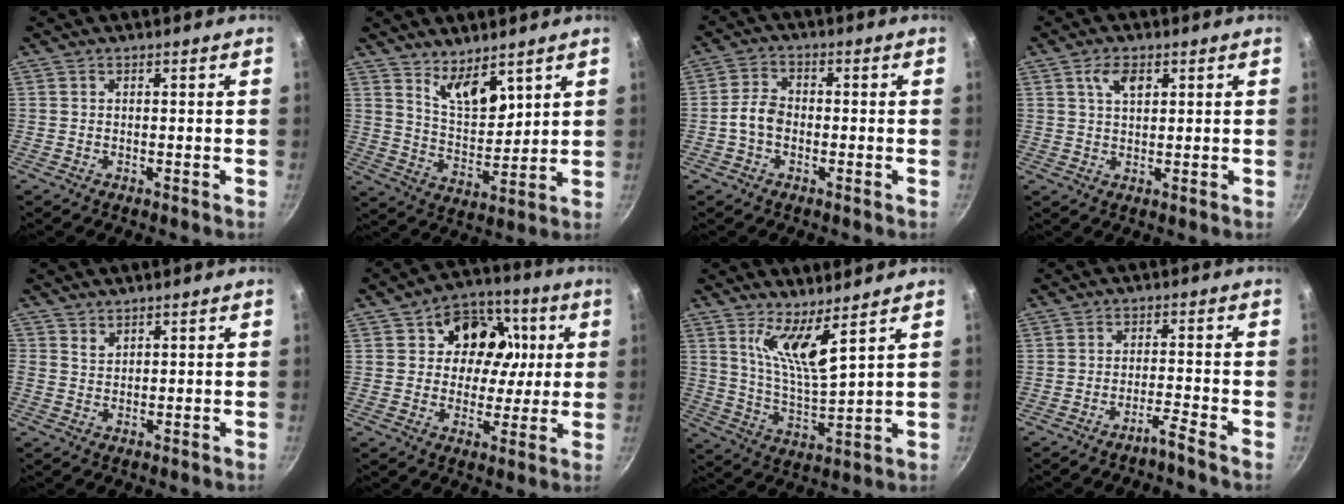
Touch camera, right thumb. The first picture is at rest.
{"total": 8.8, "force": [5.9, 3.7, 5.4], "torque": [-0.071, -0.063, 0.110]}
{"total": 4.9, "force": [-1.2, 3.6, 3.1], "torque": [-0.050, 0.023, -0.031]}
{"total": 4.3, "force": [1.8, 2.3, 3.1], "torque": [-0.047, -0.003, 0.031]}
{"total": 1.6, "force": [1.2, 1.1, 0.3], "torque": [0.003, -0.008, 0.020]}
{"total": 14.2, "force": [3.2, 11.7, 7.4], "torque": [-0.071, -0.003, 0.037]}
{"total": 9.3, "force": [5.7, 1.4, 7.3], "torque": [-0.135, -0.064, 0.113]}
{"total": 2.8, "force": [-2.3, -0.6, 1.4], "torque": [-0.038, 0.022, -0.038]}